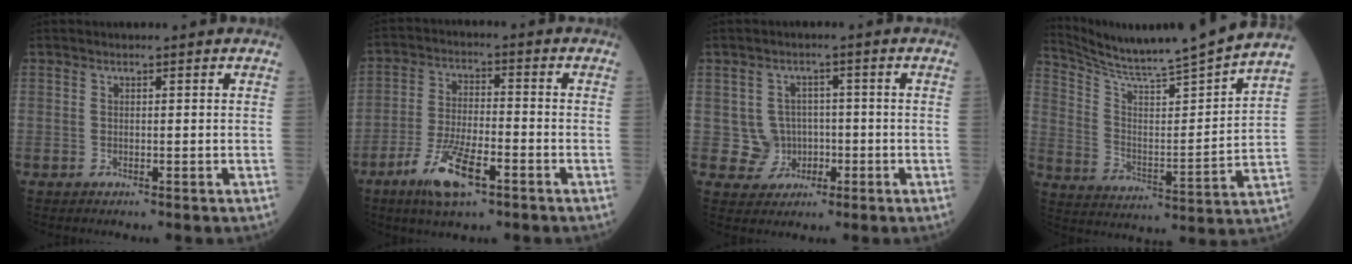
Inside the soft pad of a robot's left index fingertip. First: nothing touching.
{"total": 9.3, "force": [-5.3, 2.5, 7.2], "torque": [-0.146, -0.011, -0.097]}
{"total": 4.4, "force": [-0.9, 4.2, 0.5], "torque": [-0.005, 0.011, -0.010]}
{"total": 18.0, "force": [16.5, -2.9, 6.6], "torque": [-0.123, -0.056, 0.249]}